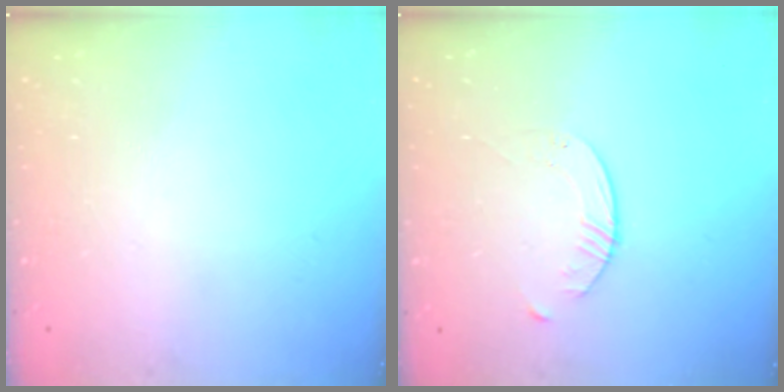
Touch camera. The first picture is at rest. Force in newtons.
{"total": 3.9, "press": 3.9, "slide": 0.4}